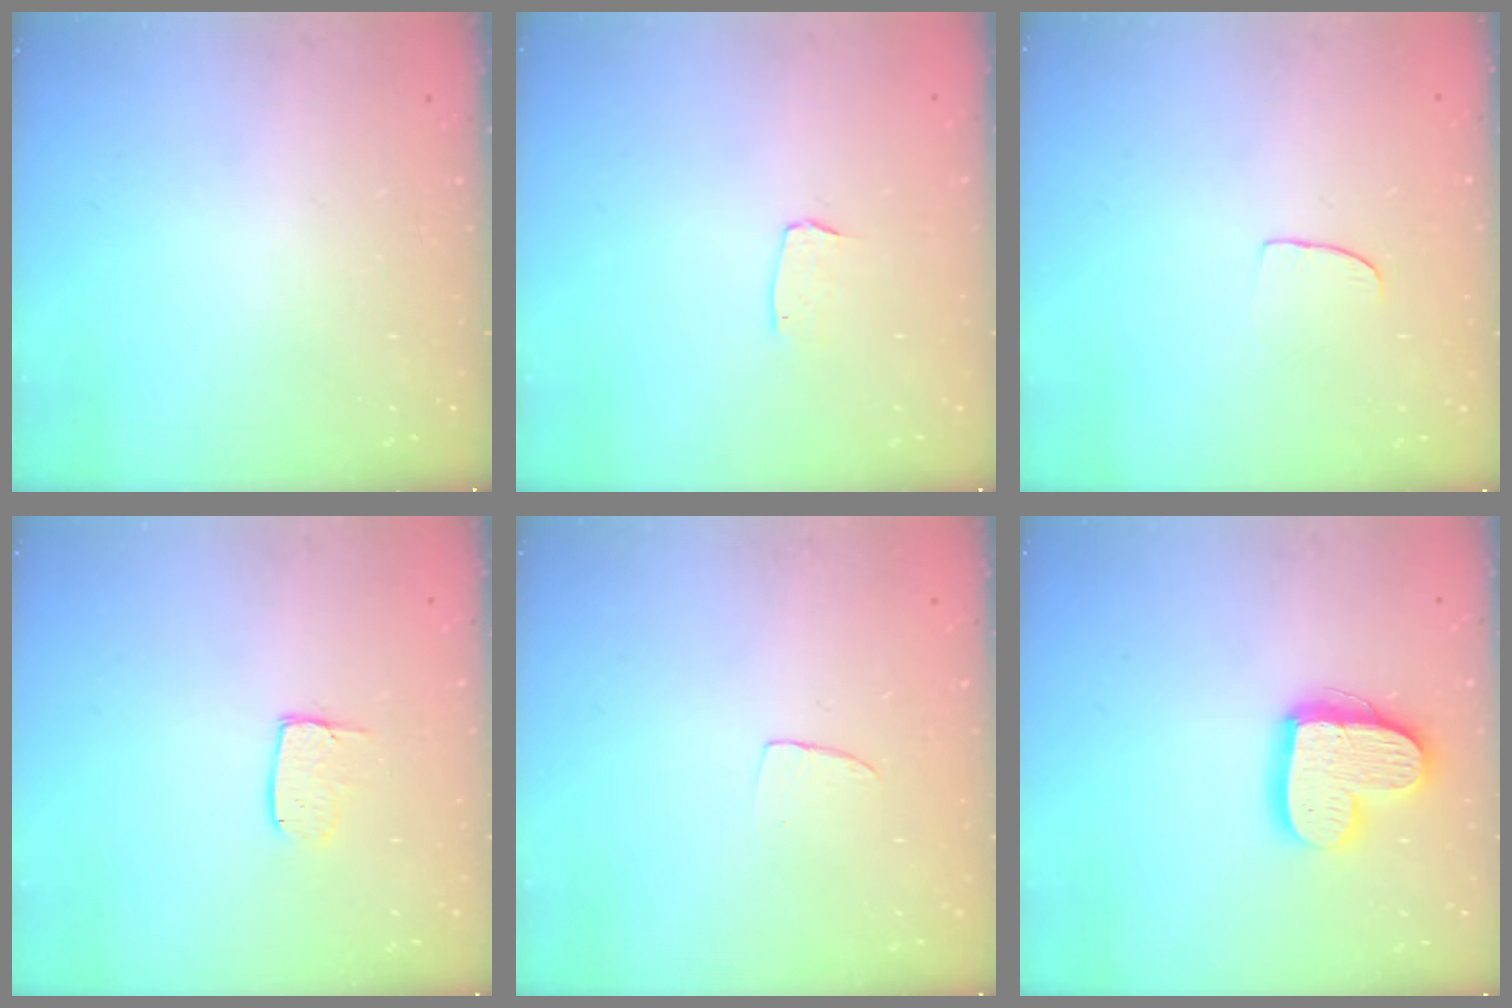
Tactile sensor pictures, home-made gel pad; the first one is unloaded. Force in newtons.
{"total": 3.6, "press": 3.6, "slide": 0.3}
{"total": 5.4, "press": 5.3, "slide": 0.4}
{"total": 6.7, "press": 6.7, "slide": 0.5}
{"total": 3.9, "press": 3.9, "slide": 0.3}
{"total": 15.7, "press": 15.7, "slide": 1.4}